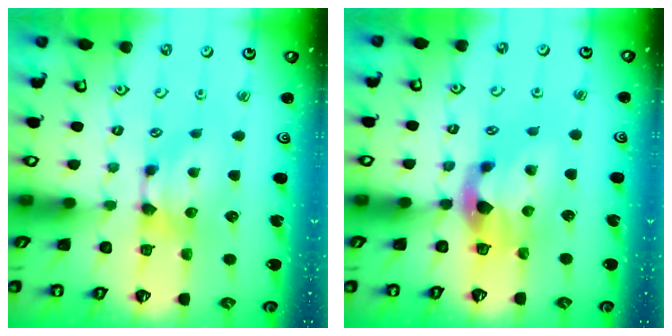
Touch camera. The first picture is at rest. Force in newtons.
{"total": 2.8, "press": 2.5, "slide": 1.3}